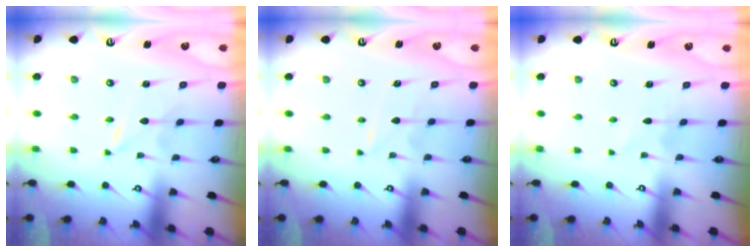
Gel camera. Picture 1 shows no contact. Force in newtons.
{"total": 1.5, "press": 1.4, "slide": 0.2}
{"total": 1.8, "press": 1.8, "slide": 0.2}